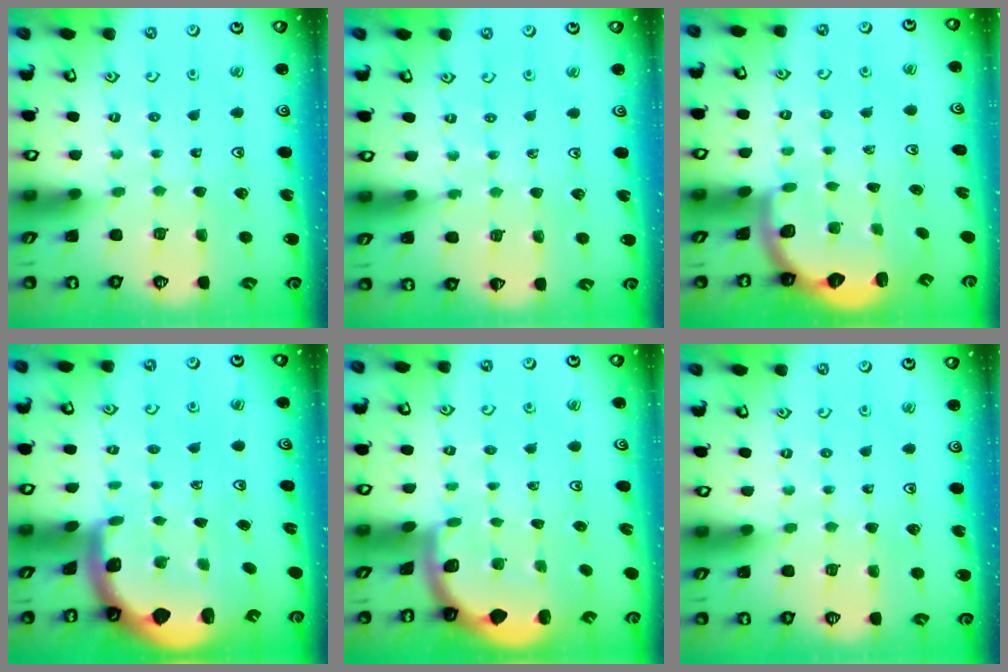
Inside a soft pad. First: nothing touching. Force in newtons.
{"total": 4.5, "press": 4.3, "slide": 1.3}
{"total": 2.5, "press": 2.2, "slide": 1.3}
{"total": 1.7, "press": 1.6, "slide": 0.3}
{"total": 1.6, "press": 1.6, "slide": 0.1}
{"total": 0.0}